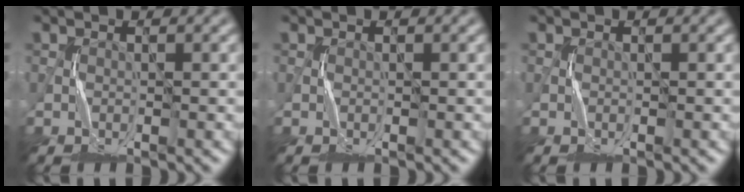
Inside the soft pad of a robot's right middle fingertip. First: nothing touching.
{"total": 0.0}
{"total": 0.0}